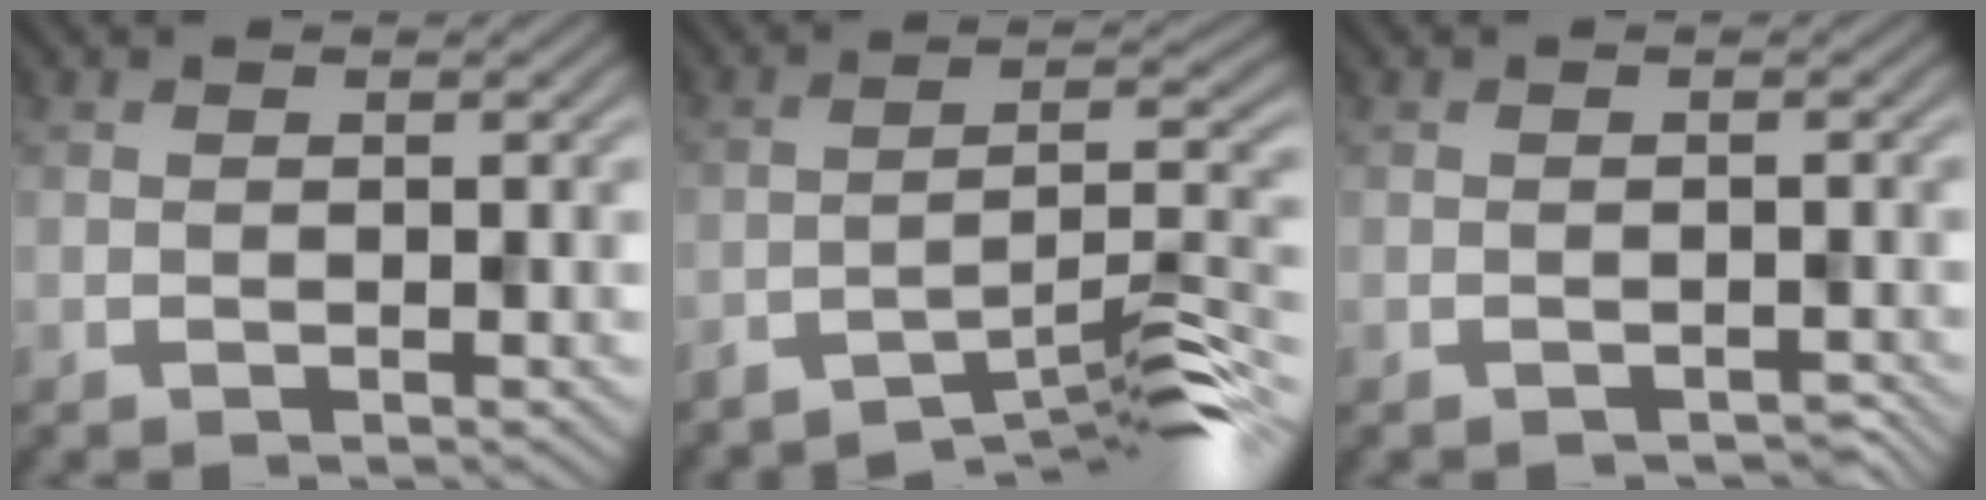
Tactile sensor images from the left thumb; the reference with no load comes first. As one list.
[{"total": 9.3, "force": [-7.6, 1.2, 5.1], "torque": [-0.077, 0.011, -0.129]}, {"total": 0.8, "force": [-0.8, 0.2, 0.3], "torque": [-0.005, -0.002, -0.012]}]